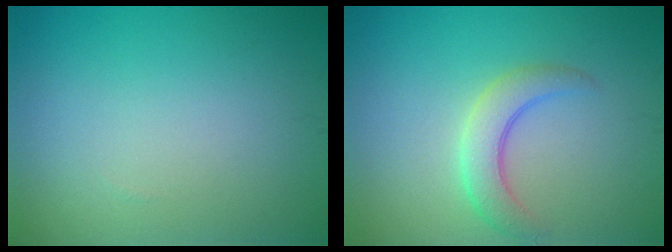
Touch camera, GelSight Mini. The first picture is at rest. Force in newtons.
{"total": 3.2, "press": 3.2, "slide": 0.2}